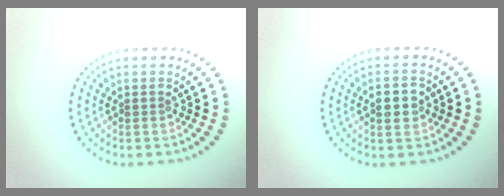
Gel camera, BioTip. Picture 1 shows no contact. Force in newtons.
{"total": 2.8, "press": 2.8, "slide": 0.2}